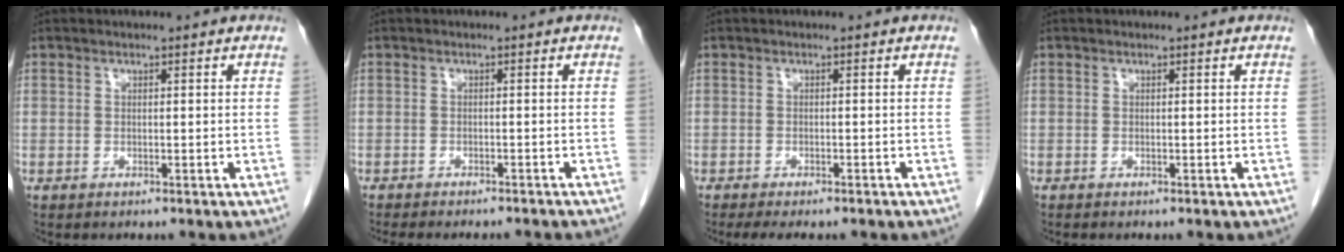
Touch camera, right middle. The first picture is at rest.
{"total": 10.8, "force": [-9.8, 1.6, 4.3], "torque": [-0.045, -0.012, -0.113]}
{"total": 6.3, "force": [-5.2, 1.2, 3.4], "torque": [-0.035, -0.007, -0.066]}
{"total": 0.0}